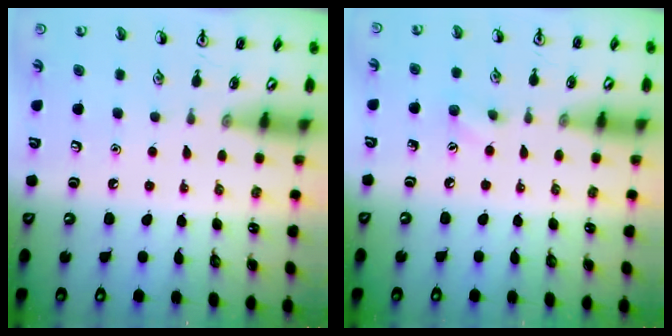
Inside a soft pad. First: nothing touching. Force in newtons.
{"total": 4.2, "press": 4.0, "slide": 1.2}